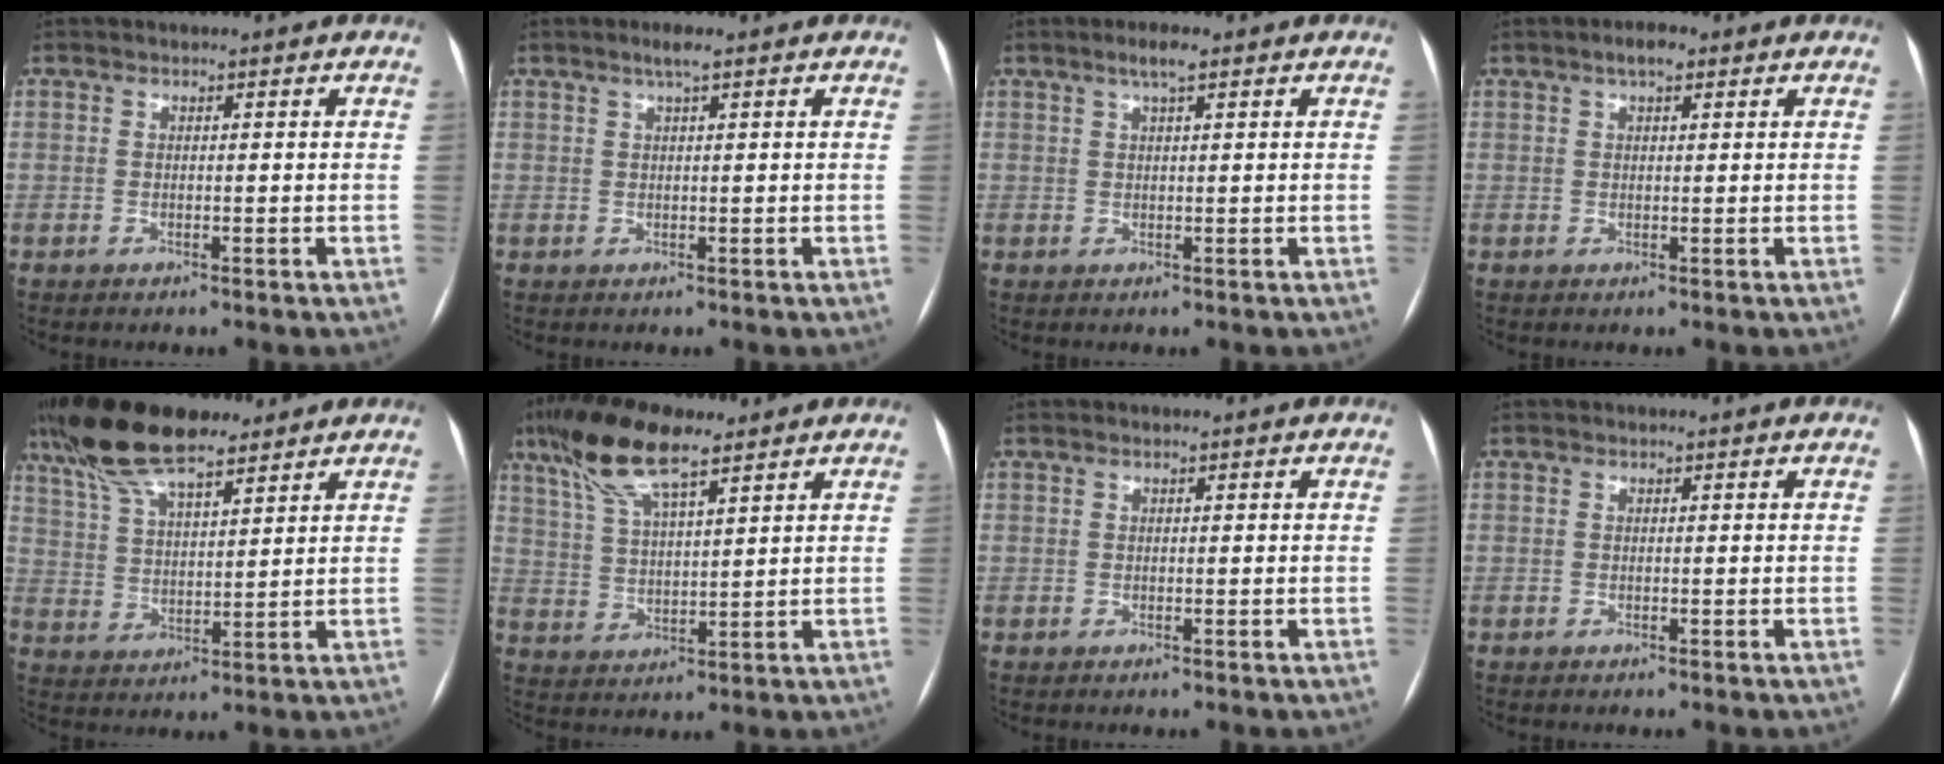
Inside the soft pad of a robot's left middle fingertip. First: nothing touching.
{"total": 2.0, "force": [1.3, 0.0, 1.5], "torque": [-0.033, 0.007, 0.024]}
{"total": 2.7, "force": [1.7, 0.3, 2.1], "torque": [-0.043, 0.008, 0.030]}
{"total": 2.8, "force": [1.7, 1.0, 2.0], "torque": [-0.034, 0.011, 0.025]}
{"total": 14.1, "force": [11.0, 3.5, 8.0], "torque": [-0.166, 0.031, 0.205]}
{"total": 11.5, "force": [7.9, 2.3, 8.0], "torque": [-0.164, 0.021, 0.150]}
{"total": 0.0}
{"total": 0.0}